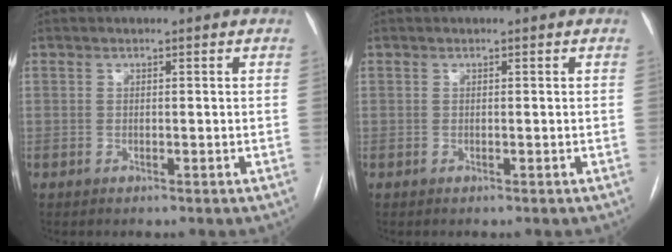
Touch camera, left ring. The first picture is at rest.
{"total": 0.0}